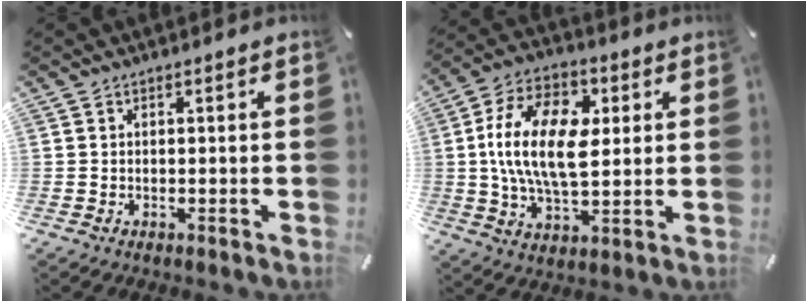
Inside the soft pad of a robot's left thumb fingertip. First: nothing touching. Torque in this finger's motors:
{"motor_torque": [0.60, 0.85, 2.05, -0.72, 0.47]}